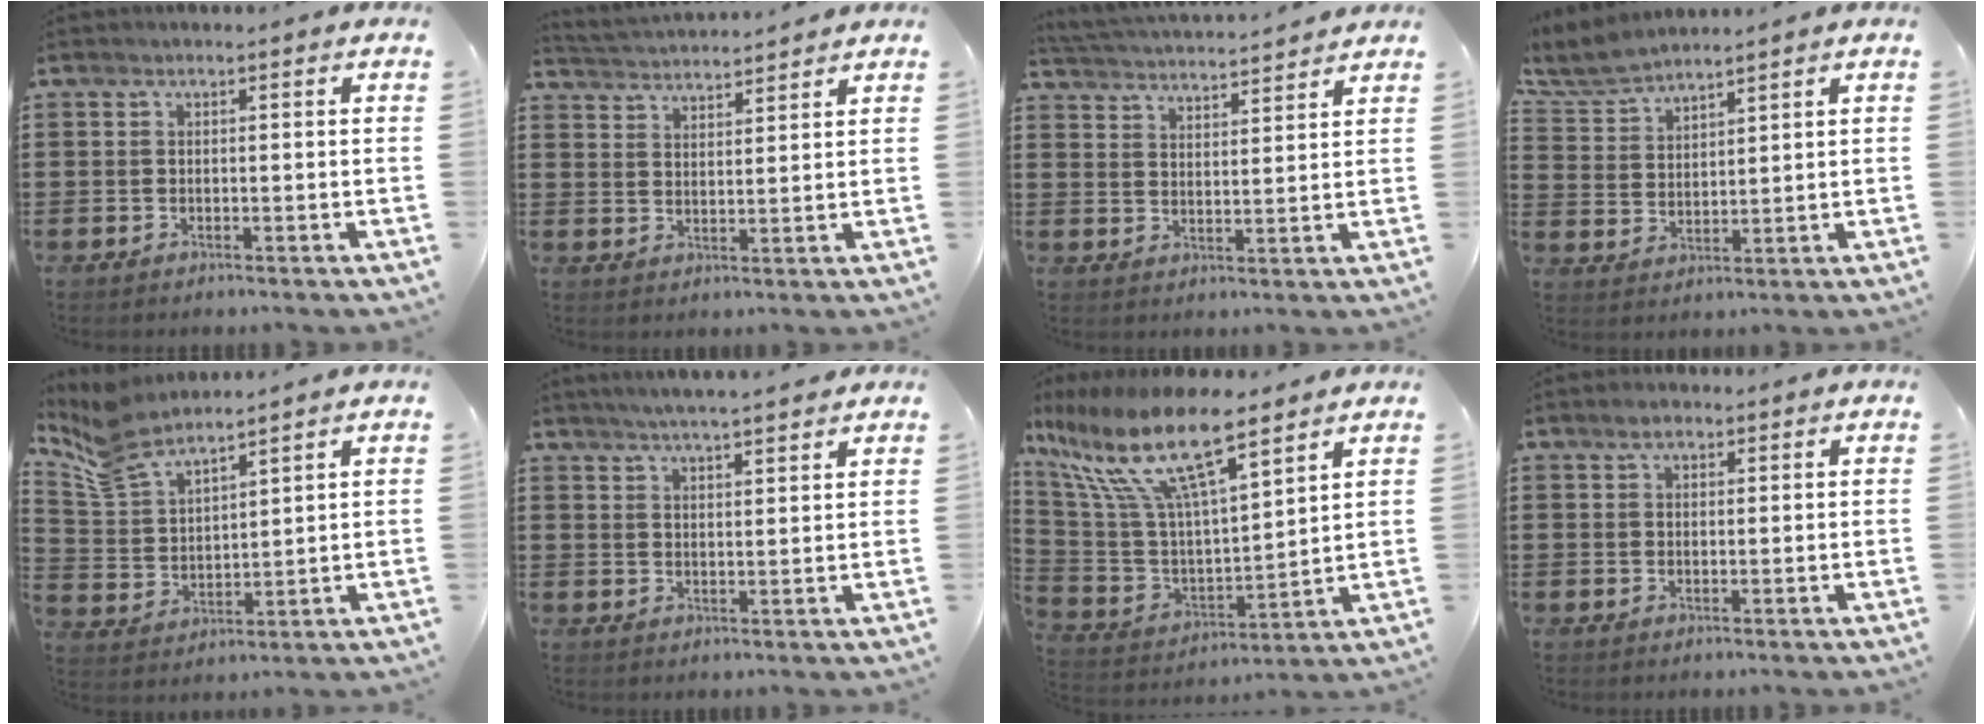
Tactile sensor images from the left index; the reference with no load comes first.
{"total": 2.9, "force": [2.8, -0.3, -0.4], "torque": [-0.005, -0.015, 0.049]}
{"total": 3.5, "force": [3.4, -0.3, 0.0], "torque": [-0.018, -0.026, 0.057]}
{"total": 5.0, "force": [4.7, 1.1, 1.4], "torque": [-0.048, -0.014, 0.085]}
{"total": 7.3, "force": [6.6, 1.5, 2.6], "torque": [-0.077, -0.024, 0.124]}
{"total": 3.2, "force": [3.0, -0.3, 0.9], "torque": [-0.026, -0.006, 0.054]}
{"total": 15.0, "force": [9.2, 4.5, 11.0], "torque": [-0.253, -0.049, 0.155]}
{"total": 2.1, "force": [1.3, 1.1, 1.2], "torque": [-0.019, 0.002, 0.023]}